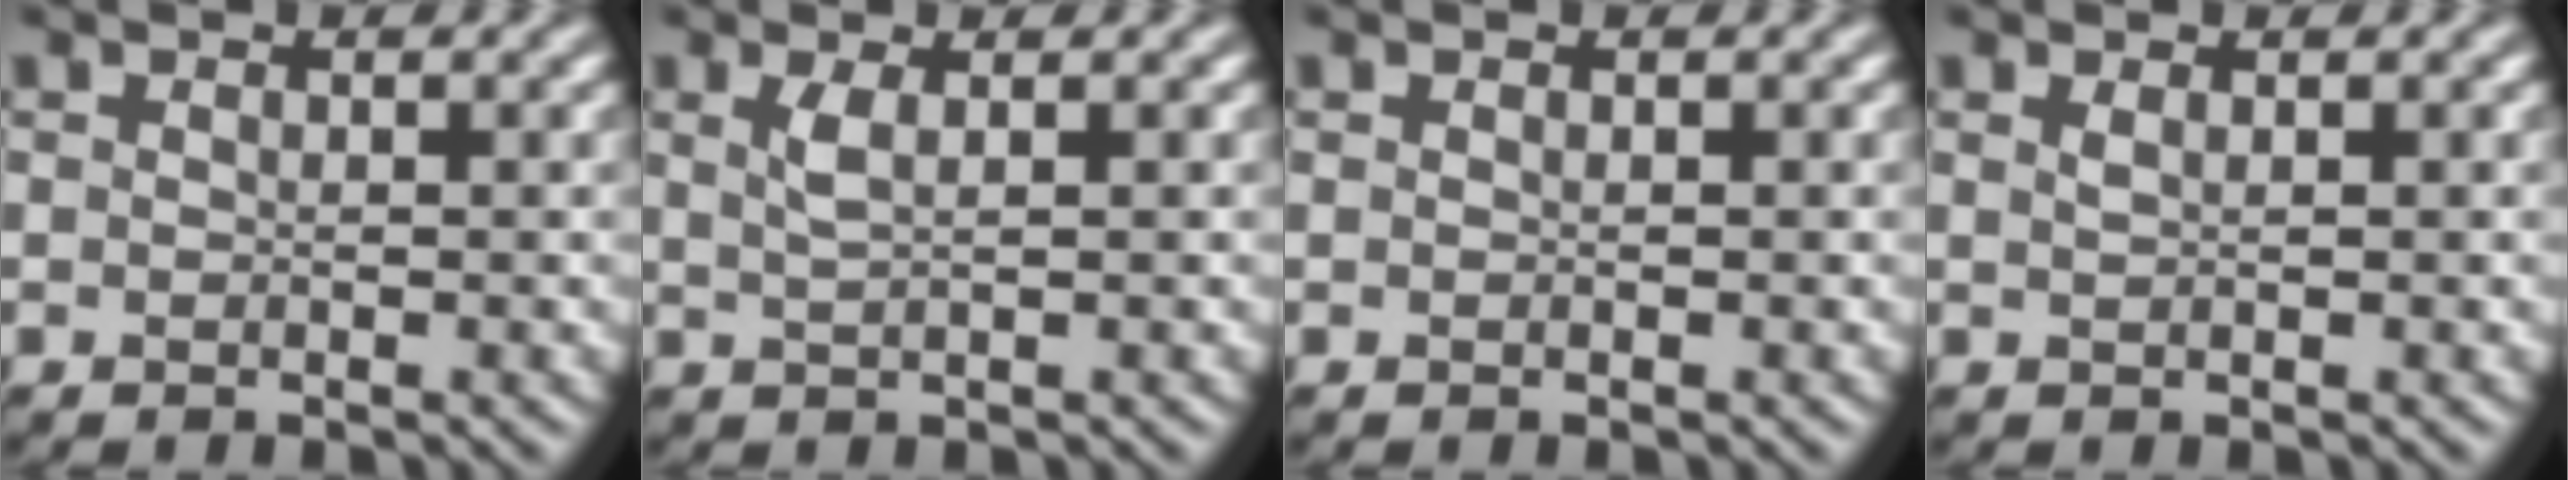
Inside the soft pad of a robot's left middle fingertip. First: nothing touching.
{"total": 1.6, "force": [0.6, 0.4, 1.4], "torque": [-0.026, 0.001, 0.009]}
{"total": 0.0}
{"total": 0.7, "force": [0.3, 0.2, 0.5], "torque": [-0.005, 0.002, 0.005]}